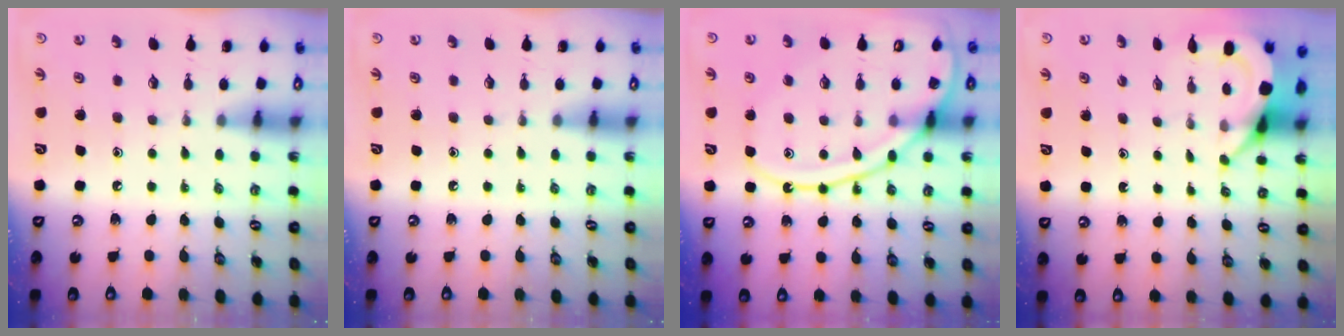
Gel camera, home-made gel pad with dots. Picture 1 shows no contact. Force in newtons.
{"total": 0.0}
{"total": 15.4, "press": 15.4, "slide": 1.4}
{"total": 4.0, "press": 4.0, "slide": 0.2}